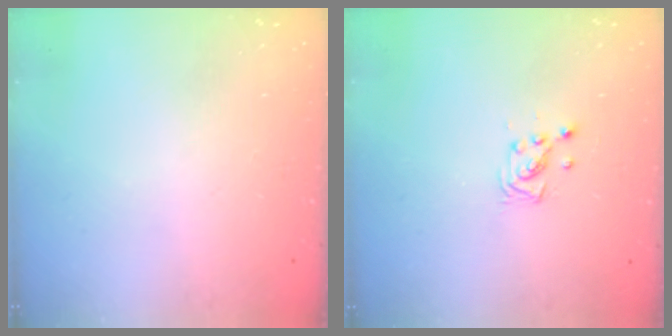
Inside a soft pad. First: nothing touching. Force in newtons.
{"total": 2.9, "press": 2.9, "slide": 0.3}